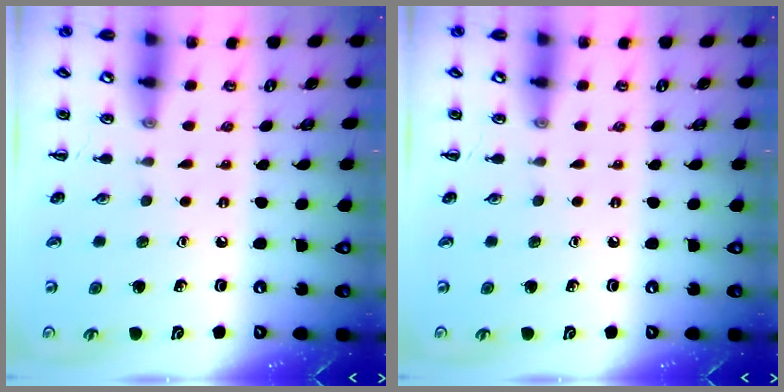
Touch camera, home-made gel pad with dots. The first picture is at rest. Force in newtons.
{"total": 0.0}